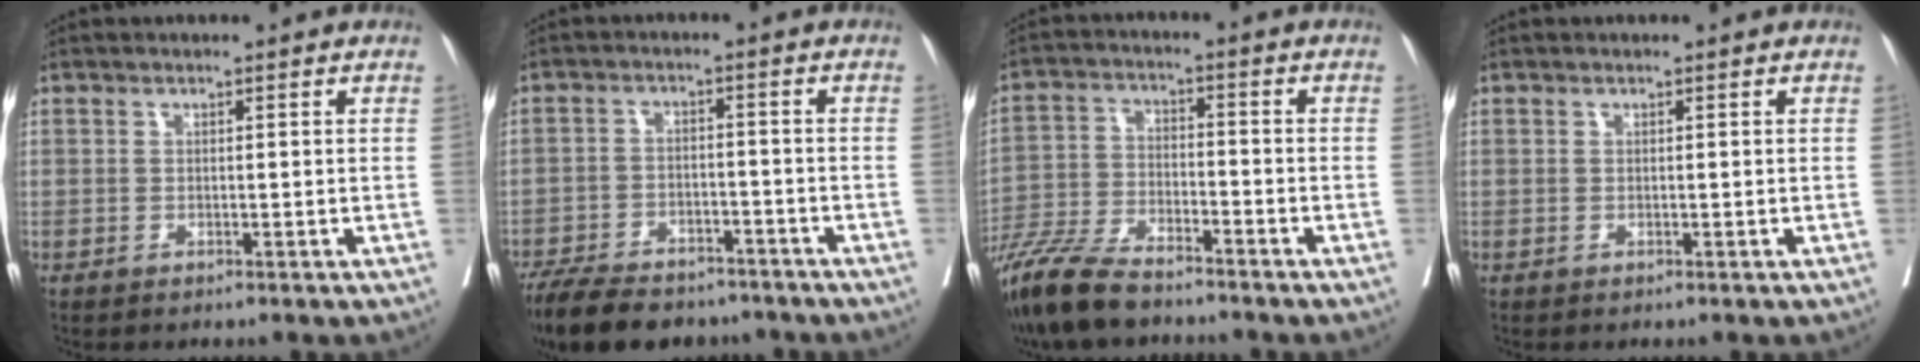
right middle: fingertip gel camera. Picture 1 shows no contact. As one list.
[{"total": 14.4, "force": [-11.9, 5.4, 6.1], "torque": [-0.120, -0.005, -0.177]}, {"total": 12.5, "force": [-10.4, 2.6, 6.4], "torque": [-0.126, -0.034, -0.190]}, {"total": 0.0}]